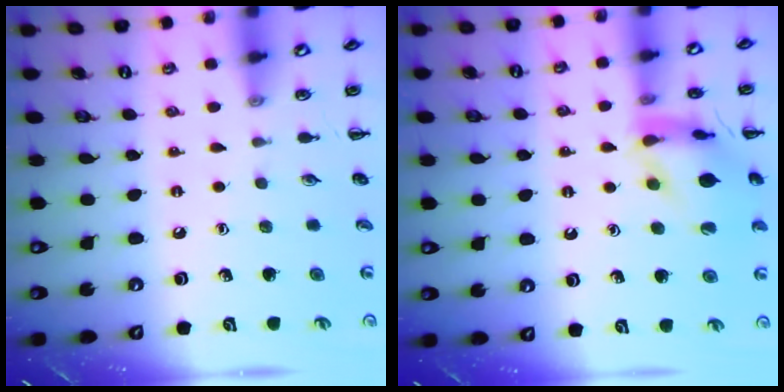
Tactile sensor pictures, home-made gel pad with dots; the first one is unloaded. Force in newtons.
{"total": 13.5, "press": 13.5, "slide": 0.8}